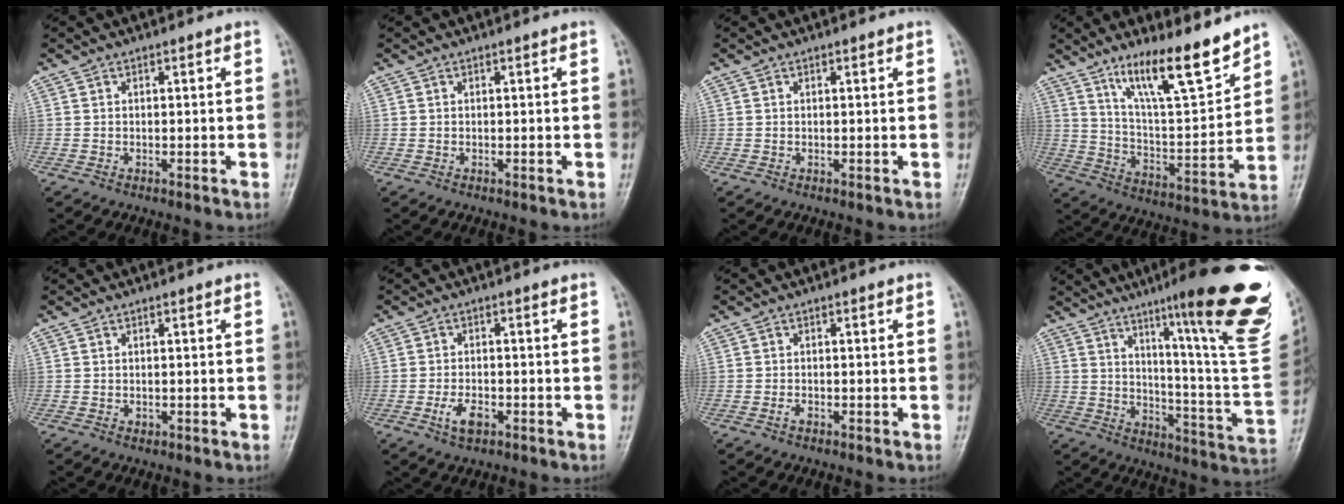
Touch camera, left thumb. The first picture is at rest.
{"total": 0.0}
{"total": 0.0}
{"total": 15.9, "force": [11.6, 3.4, 10.5], "torque": [-0.150, -0.076, 0.206]}
{"total": 0.5, "force": [-0.1, 0.5, 0.3], "torque": [-0.001, 0.000, -0.001]}
{"total": 4.0, "force": [-1.7, 2.2, 2.9], "torque": [-0.054, 0.006, -0.029]}
{"total": 0.9, "force": [-0.5, 0.5, 0.6], "torque": [-0.009, 0.001, -0.010]}
{"total": 27.8, "force": [15.4, 3.1, 23.0], "torque": [-0.261, -0.073, 0.222]}